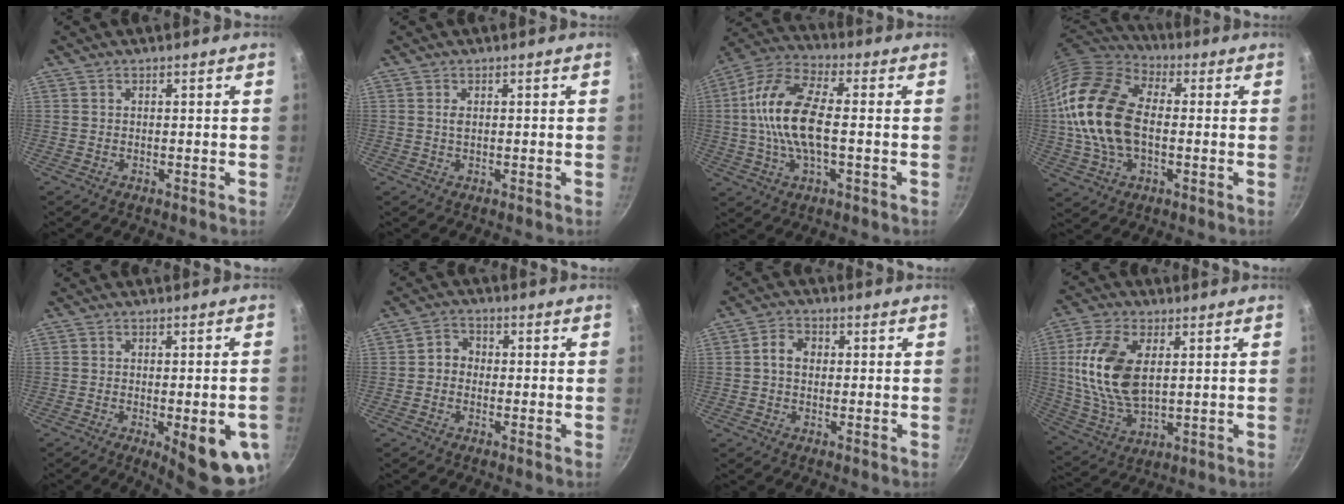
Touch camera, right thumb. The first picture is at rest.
{"total": 1.1, "force": [0.2, 0.6, 0.9], "torque": [-0.017, 0.001, 0.002]}
{"total": 15.5, "force": [-0.1, 6.7, 14.0], "torque": [-0.271, 0.029, -0.021]}
{"total": 20.0, "force": [0.1, 12.6, 15.5], "torque": [-0.292, 0.026, -0.009]}
{"total": 13.8, "force": [-4.4, 4.4, 12.4], "torque": [-0.124, 0.004, -0.050]}
{"total": 3.3, "force": [-0.6, 2.9, 1.5], "torque": [-0.007, 0.014, -0.022]}
{"total": 4.0, "force": [0.2, 3.2, 2.4], "torque": [-0.030, 0.010, -0.006]}
{"total": 15.5, "force": [2.8, 8.7, 12.5], "torque": [-0.237, -0.006, 0.059]}